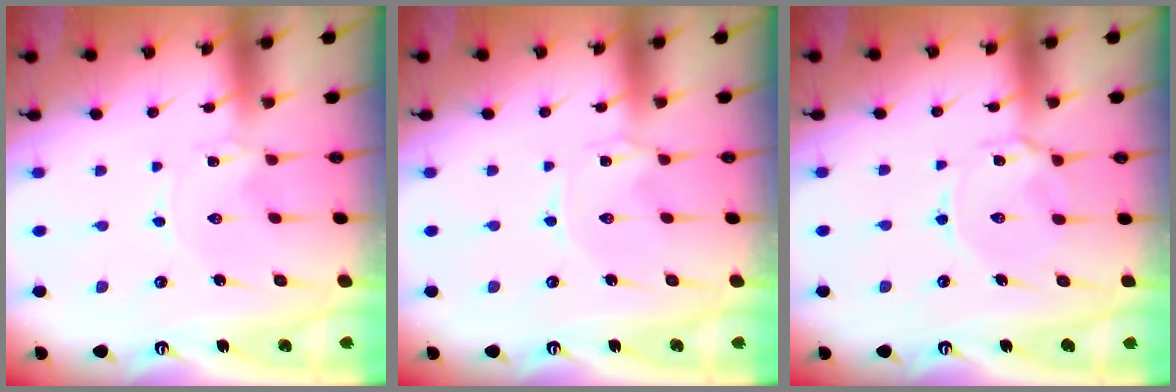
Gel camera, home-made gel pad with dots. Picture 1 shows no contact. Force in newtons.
{"total": 0.0}
{"total": 4.9, "press": 4.9, "slide": 0.4}